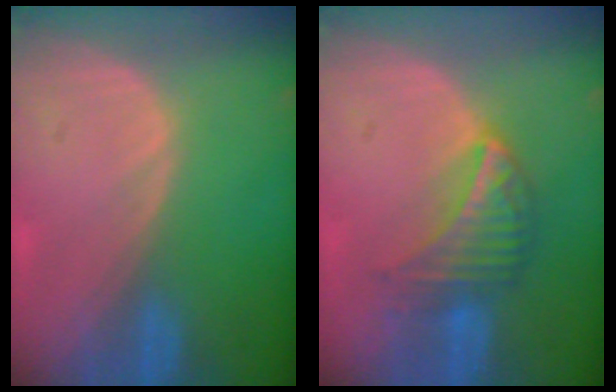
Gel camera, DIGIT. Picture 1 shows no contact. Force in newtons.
{"total": 6.3, "press": 6.1, "slide": 1.6}